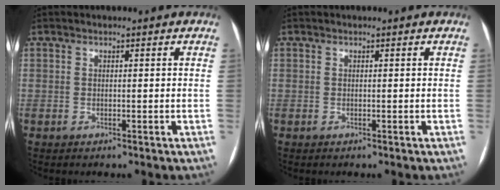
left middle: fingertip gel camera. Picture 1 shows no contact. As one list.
[{"total": 0.0}]